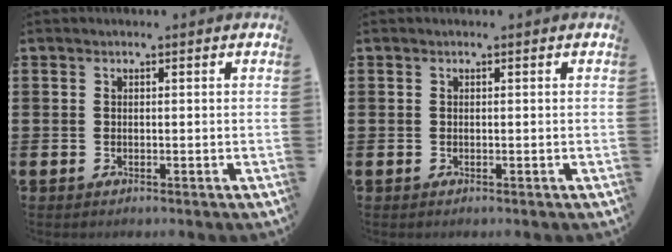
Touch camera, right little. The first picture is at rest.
{"total": 0.0}